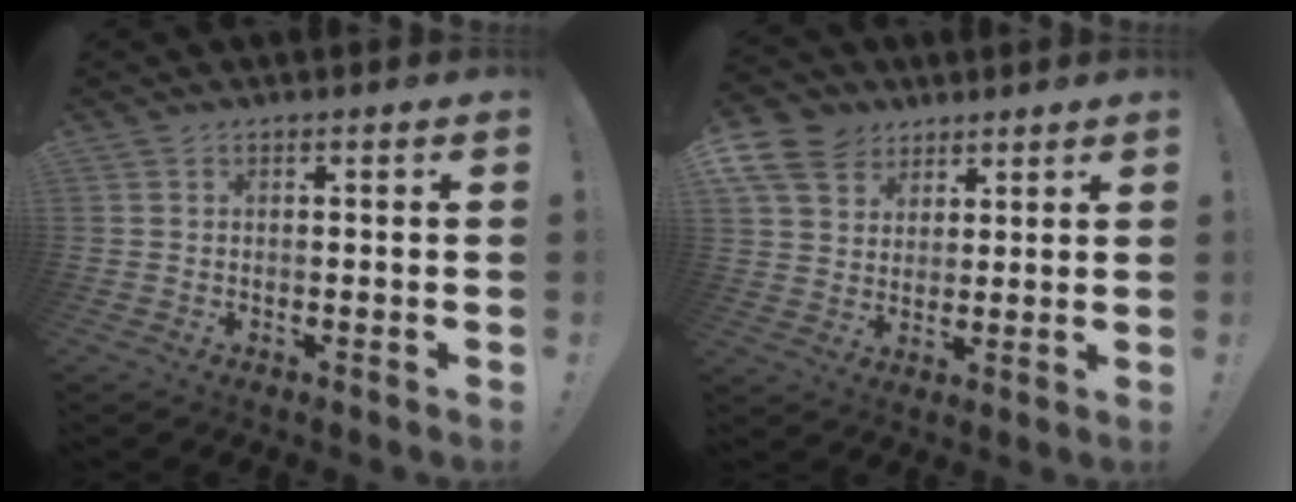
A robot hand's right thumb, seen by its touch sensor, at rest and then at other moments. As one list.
[{"total": 11.3, "force": [6.1, 8.6, 3.8], "torque": [-0.072, -0.040, 0.122]}]